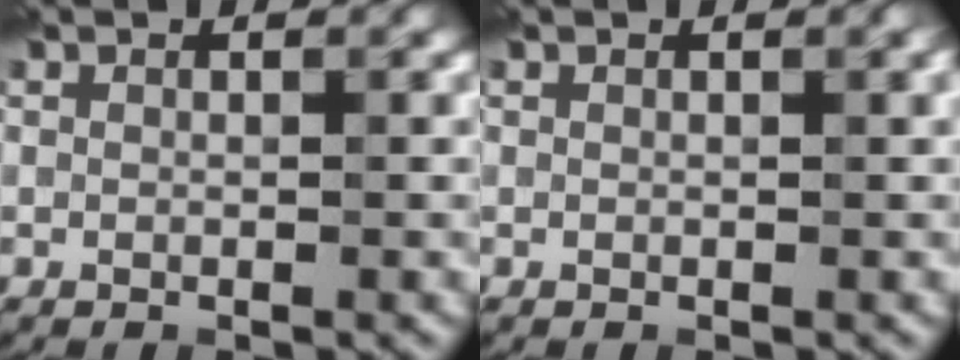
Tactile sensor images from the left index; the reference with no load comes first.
{"total": 0.9, "force": [0.4, 0.2, 0.8], "torque": [-0.006, 0.008, 0.004]}